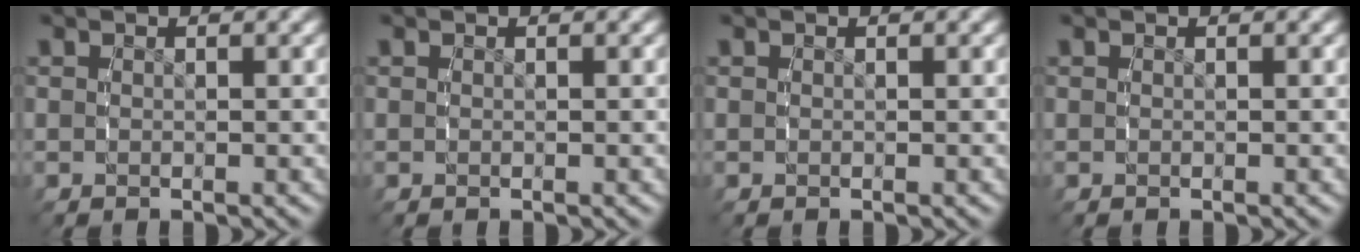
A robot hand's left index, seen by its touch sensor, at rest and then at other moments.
{"total": 0.0}
{"total": 0.0}
{"total": 0.0}